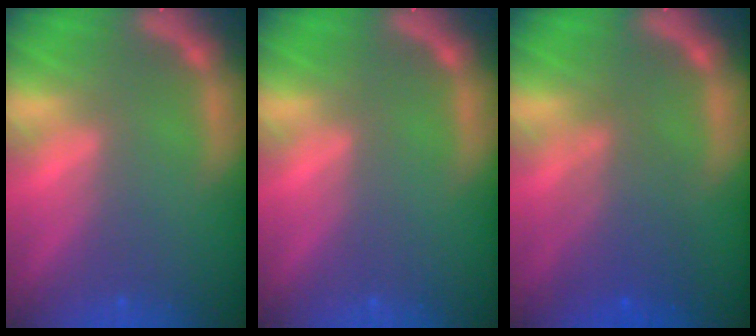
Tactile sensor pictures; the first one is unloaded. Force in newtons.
{"total": 0.0}
{"total": 4.6}